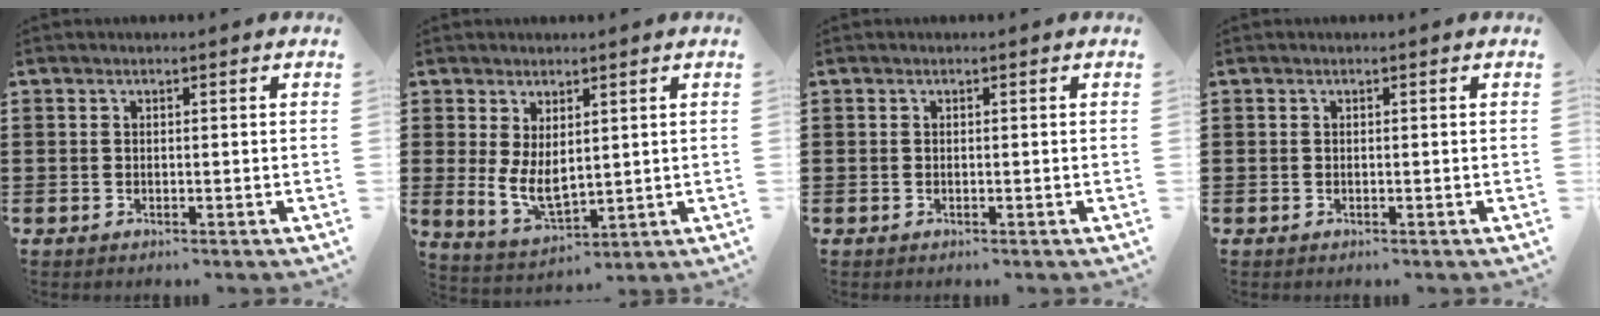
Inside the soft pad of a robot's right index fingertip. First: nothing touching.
{"total": 5.2, "force": [0.9, 2.8, 4.3], "torque": [-0.096, -0.002, 0.019]}
{"total": 0.0}
{"total": 0.0}